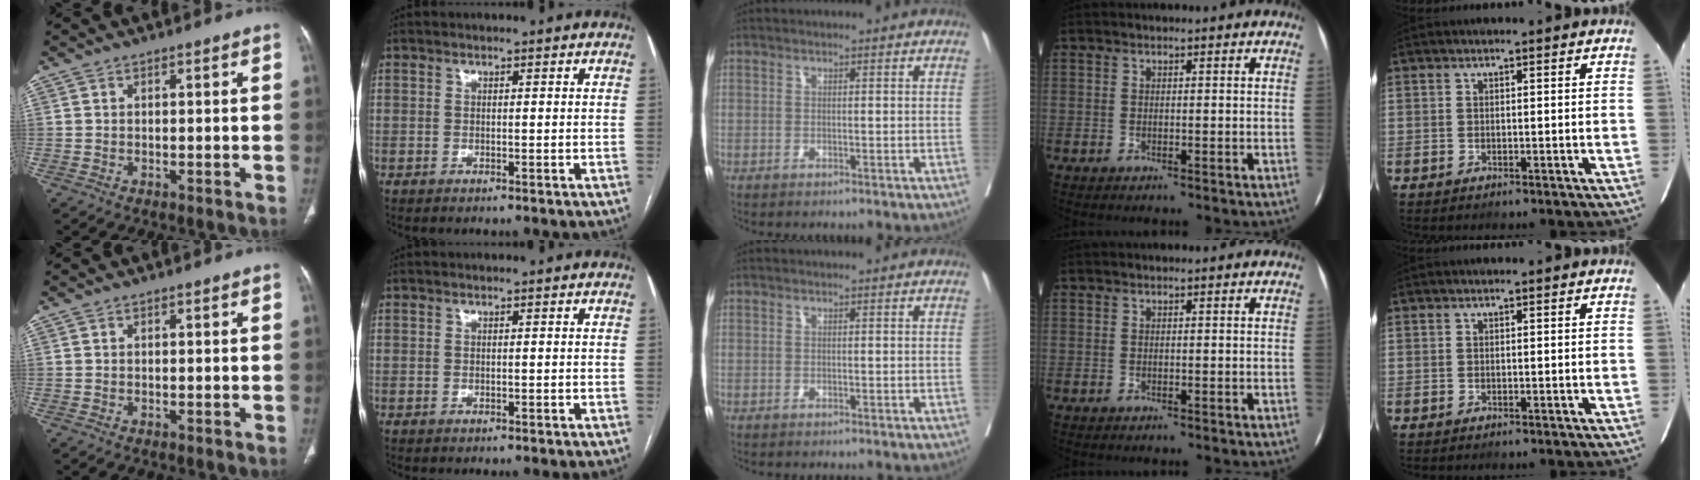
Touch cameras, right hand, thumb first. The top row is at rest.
{}